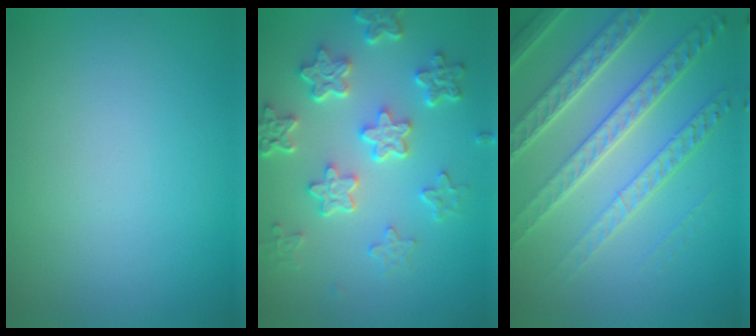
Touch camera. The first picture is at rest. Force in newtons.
{"total": 5.8, "press": 4.4, "slide": 3.8}
{"total": 7.6, "press": 5.2, "slide": 5.5}